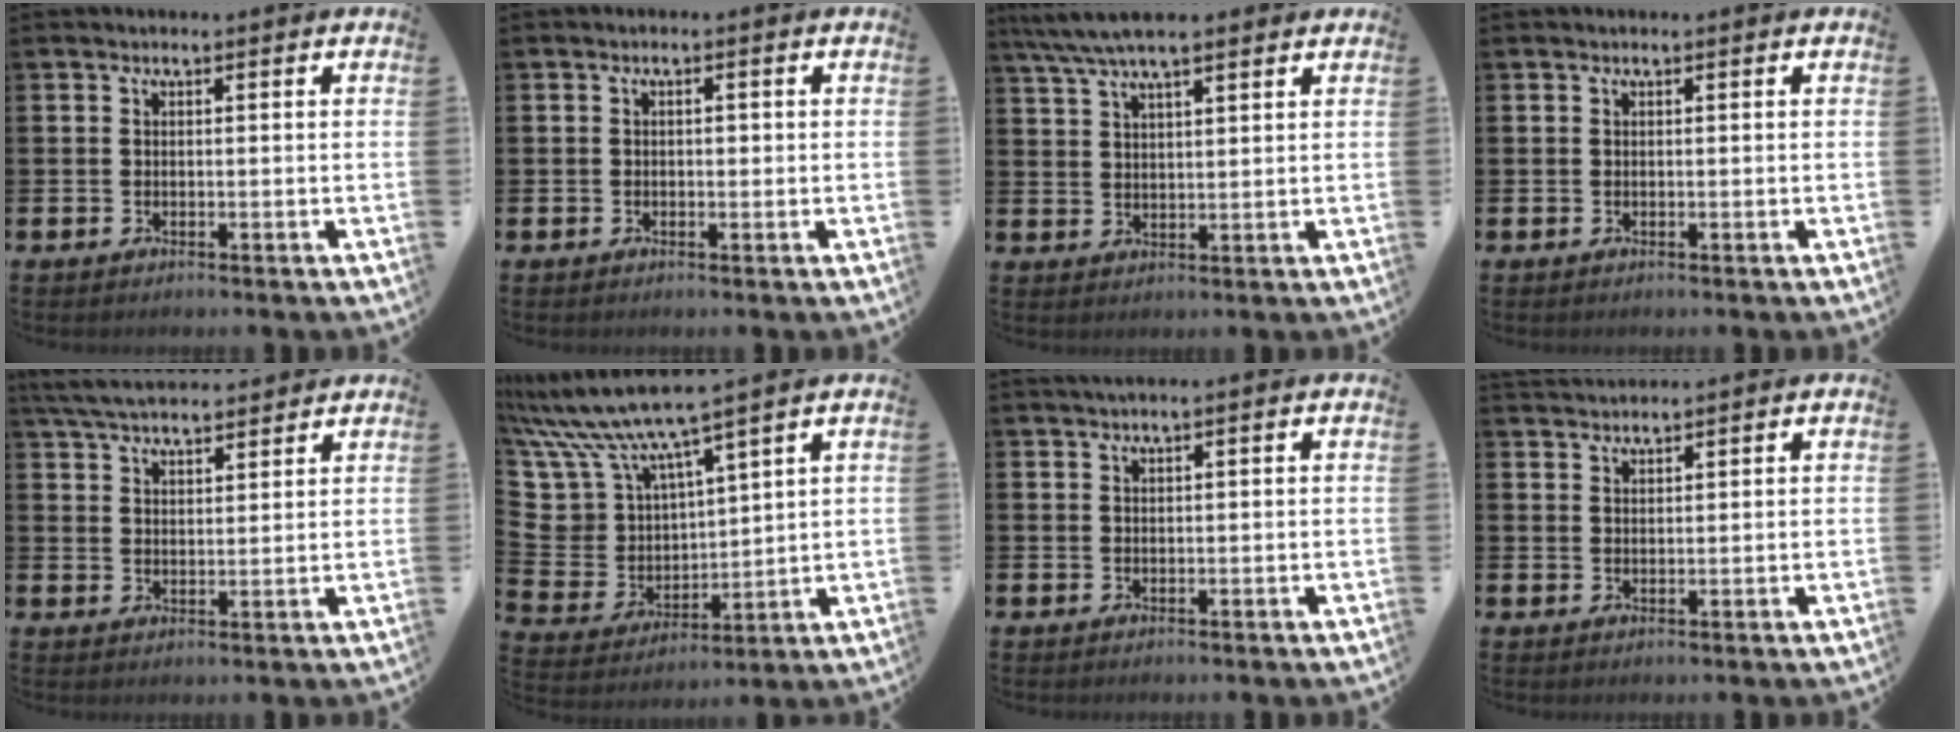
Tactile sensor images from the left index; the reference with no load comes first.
{"total": 1.0, "force": [-0.2, 0.6, 0.8], "torque": [-0.012, 0.002, -0.006]}
{"total": 6.4, "force": [5.4, 1.4, 3.0], "torque": [-0.072, -0.010, 0.099]}
{"total": 0.0}
{"total": 5.2, "force": [5.1, 0.8, 1.0], "torque": [-0.033, -0.021, 0.092]}
{"total": 7.9, "force": [6.9, 3.4, 1.6], "torque": [-0.086, -0.053, 0.127]}
{"total": 1.0, "force": [0.9, -0.1, 0.5], "torque": [-0.008, 0.000, 0.016]}
{"total": 2.0, "force": [2.0, 0.1, -0.1], "torque": [0.006, -0.009, 0.035]}